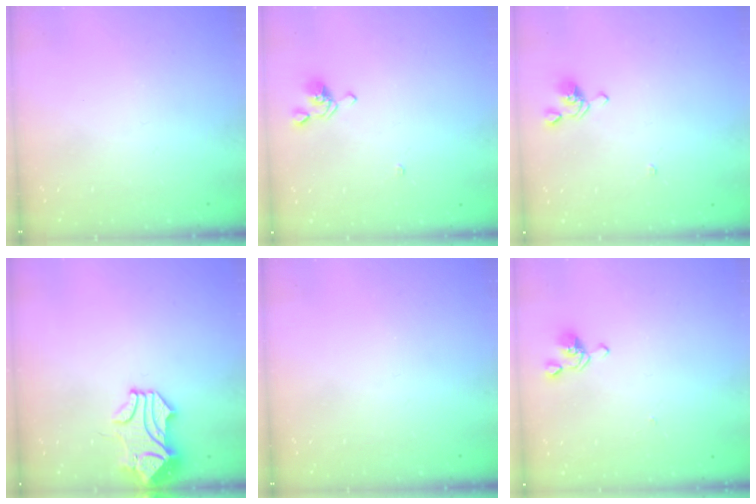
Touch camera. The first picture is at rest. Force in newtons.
{"total": 1.9, "press": 1.8, "slide": 0.4}
{"total": 1.9, "press": 1.8, "slide": 0.4}
{"total": 1.2, "press": 1.0, "slide": 0.8}
{"total": 0.0}
{"total": 2.5, "press": 2.3, "slide": 0.9}